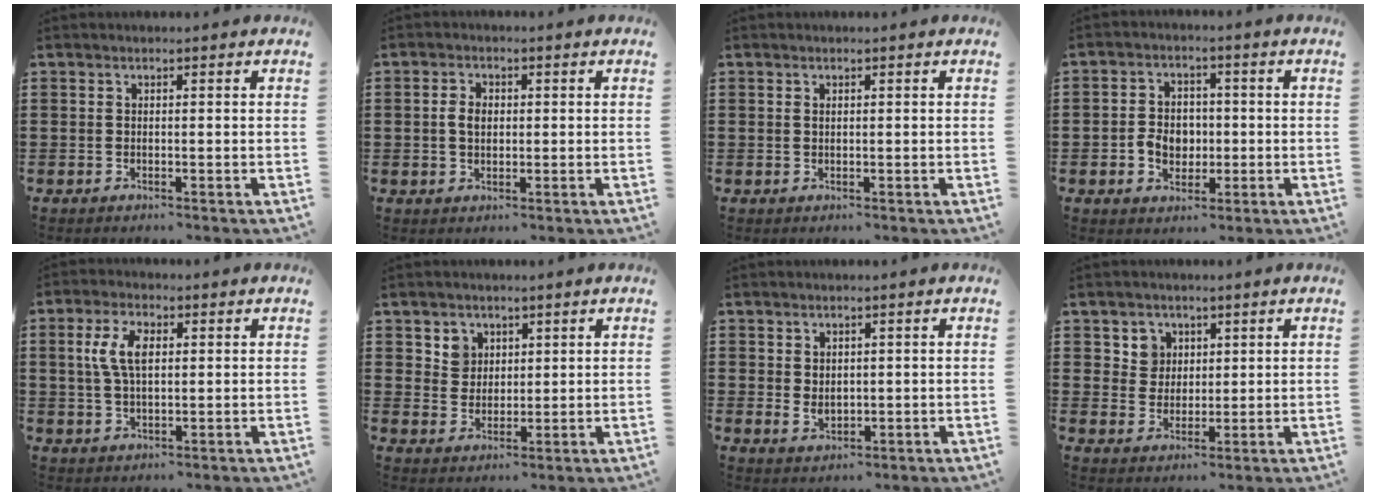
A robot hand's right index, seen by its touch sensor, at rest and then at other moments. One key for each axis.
{"total": 2.6, "fx": 0.1, "fy": 1.7, "fz": 2.0, "tx": -0.041, "ty": 0.009, "tz": 0.000}
{"total": 0.8, "fx": 0.6, "fy": 0.4, "fz": 0.4, "tx": -0.010, "ty": 0.003, "tz": 0.011}
{"total": 4.7, "fx": -0.8, "fy": 3.9, "fz": 2.5, "tx": -0.055, "ty": 0.004, "tz": -0.021}
{"total": 6.0, "fx": 1.2, "fy": 3.0, "fz": 5.1, "tx": -0.115, "ty": 0.012, "tz": 0.016}
{"total": 3.9, "fx": 2.2, "fy": 3.2, "fz": 0.4, "tx": -0.015, "ty": 0.010, "tz": 0.040}
{"total": 2.2, "fx": 0.6, "fy": 1.7, "fz": 1.1, "tx": -0.026, "ty": 0.006, "tz": 0.012}
{"total": 4.2, "fx": 2.0, "fy": 3.6, "fz": 0.4, "tx": -0.019, "ty": 0.010, "tz": 0.037}